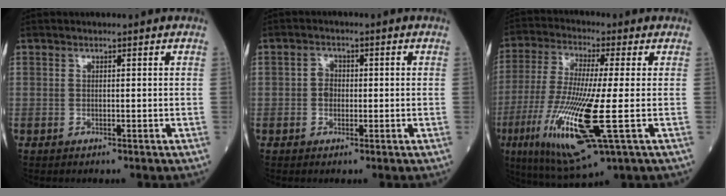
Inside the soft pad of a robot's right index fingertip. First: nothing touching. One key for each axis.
{"total": 1.9, "fx": -0.2, "fy": 1.6, "fz": 1.1, "tx": -0.014, "ty": 0.006, "tz": -0.004}
{"total": 16.8, "fx": -4.5, "fy": 1.5, "fz": 16.2, "tx": -0.344, "ty": -0.036, "tz": -0.076}